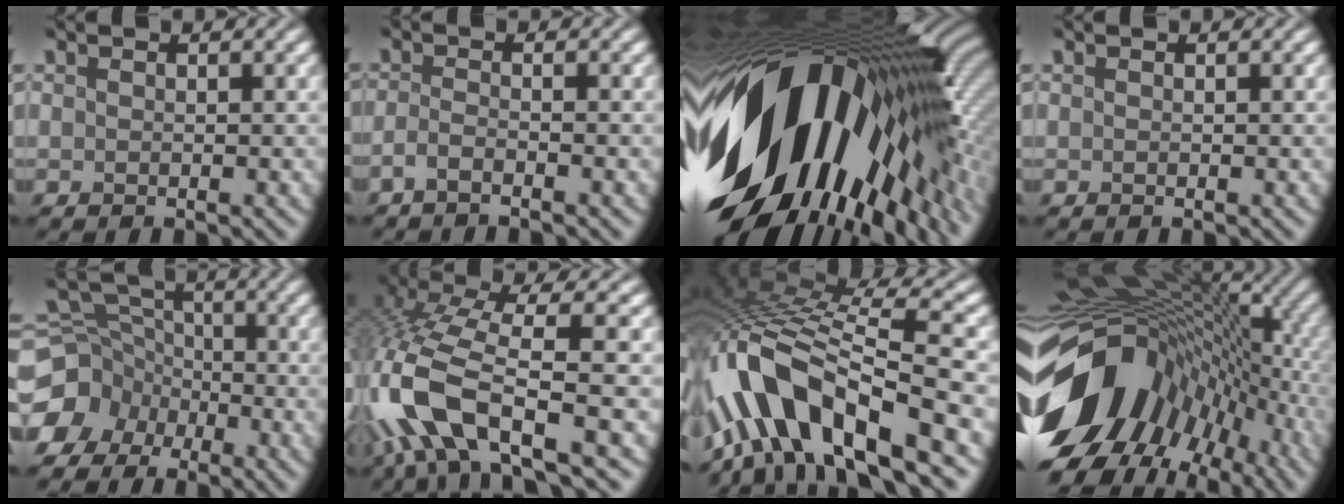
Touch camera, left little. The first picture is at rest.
{"total": 1.6, "force": [-1.4, -0.3, 0.7], "torque": [-0.020, 0.002, -0.031]}
{"total": 19.3, "force": [-3.5, 10.1, 16.1], "torque": [-0.291, -0.034, -0.070]}
{"total": 0.0}
{"total": 12.5, "force": [-6.4, 10.2, 3.5], "torque": [-0.109, -0.039, -0.123]}
{"total": 10.0, "force": [-4.4, 3.0, 8.5], "torque": [-0.174, 0.013, -0.097]}
{"total": 12.7, "force": [-7.6, 3.7, 9.5], "torque": [-0.173, 0.017, -0.141]}
{"total": 16.4, "force": [-6.1, 10.9, 10.7], "torque": [-0.214, -0.007, -0.105]}